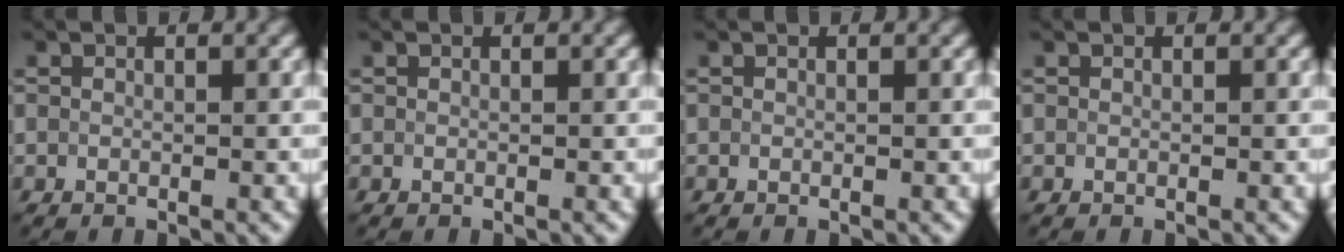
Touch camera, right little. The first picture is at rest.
{"total": 0.0}
{"total": 0.0}
{"total": 0.0}